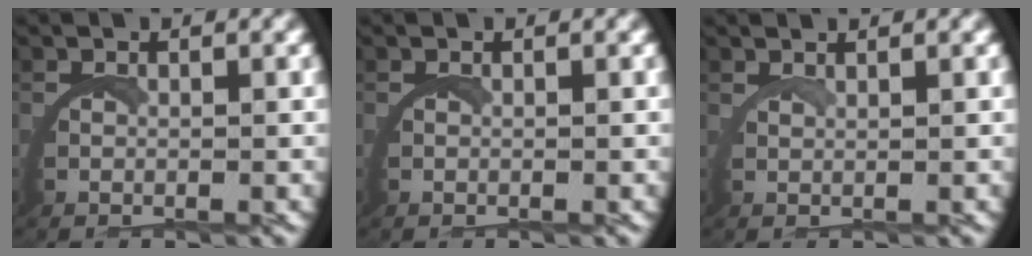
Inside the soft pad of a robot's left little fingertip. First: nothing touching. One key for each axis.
{"total": 0.0}
{"total": 1.8, "fx": 1.4, "fy": -1.1, "fz": 0.1, "tx": -0.002, "ty": 0.004, "tz": 0.025}